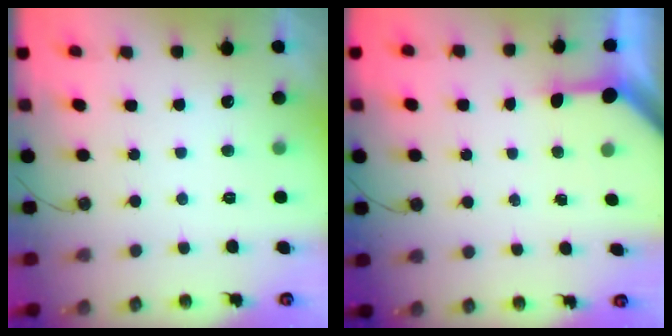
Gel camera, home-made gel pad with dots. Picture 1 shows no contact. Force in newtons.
{"total": 3.5, "press": 3.5, "slide": 0.4}